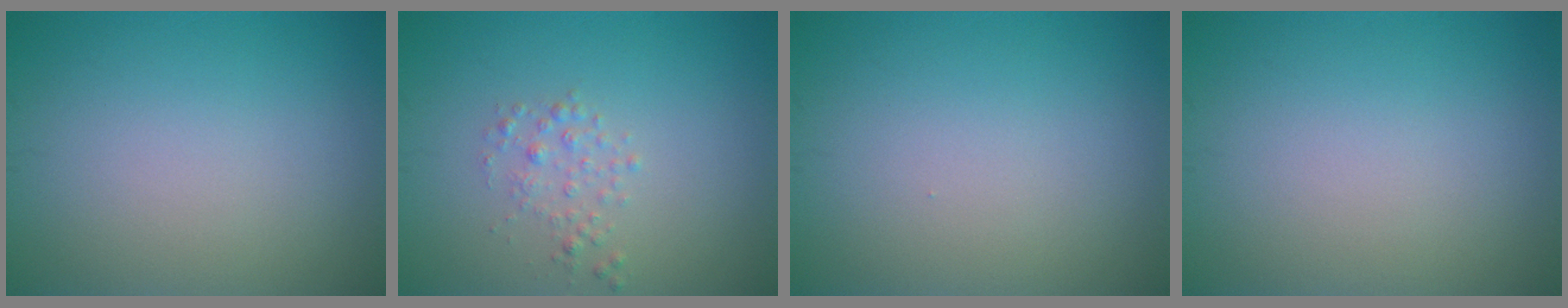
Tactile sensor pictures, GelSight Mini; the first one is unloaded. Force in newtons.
{"total": 1.4, "press": 1.4, "slide": 0.0}
{"total": 0.0}
{"total": 0.0}